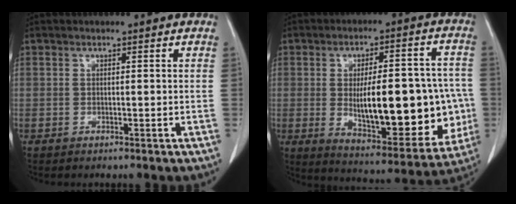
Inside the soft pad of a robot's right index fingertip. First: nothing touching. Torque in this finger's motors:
{"motor_torque": [1.52, -0.62, 0.63, 0.19]}